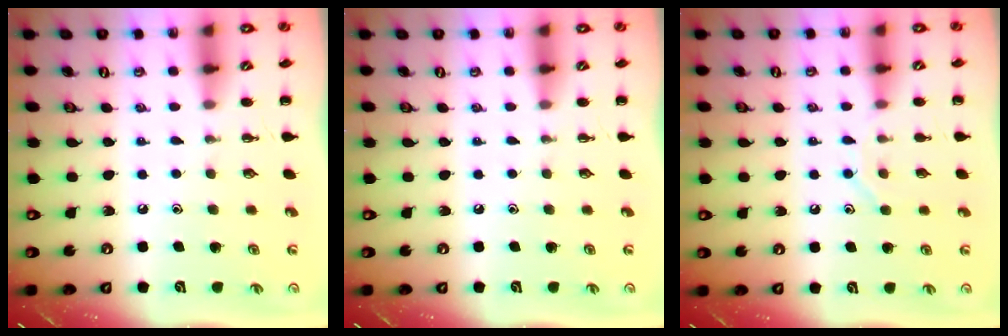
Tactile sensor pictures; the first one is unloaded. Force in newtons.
{"total": 0.0}
{"total": 7.1, "press": 7.0, "slide": 0.9}